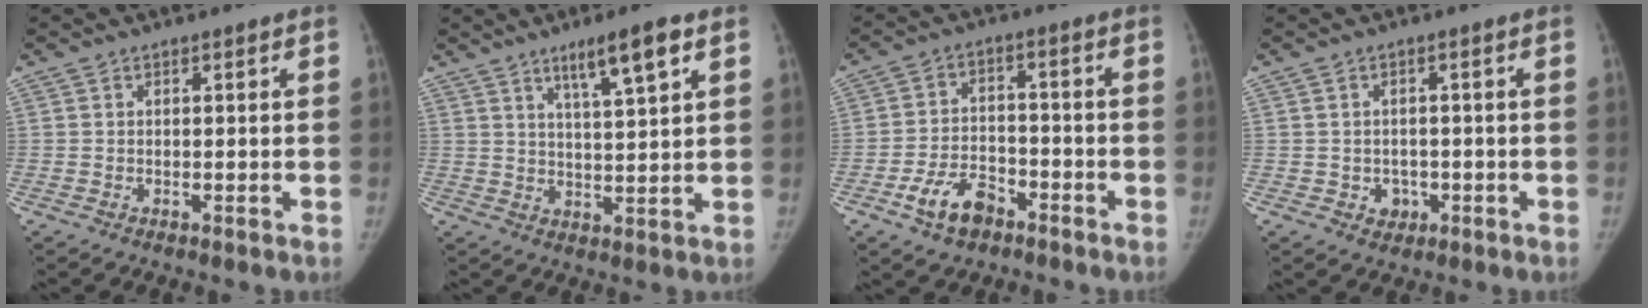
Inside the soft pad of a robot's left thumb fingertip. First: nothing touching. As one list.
[{"total": 7.8, "force": [4.5, 0.8, 6.3], "torque": [-0.103, -0.023, 0.079]}, {"total": 8.2, "force": [-4.9, 4.8, 4.5], "torque": [-0.071, 0.031, -0.085]}, {"total": 3.2, "force": [-1.1, 2.8, 1.2], "torque": [0.003, 0.006, -0.008]}]